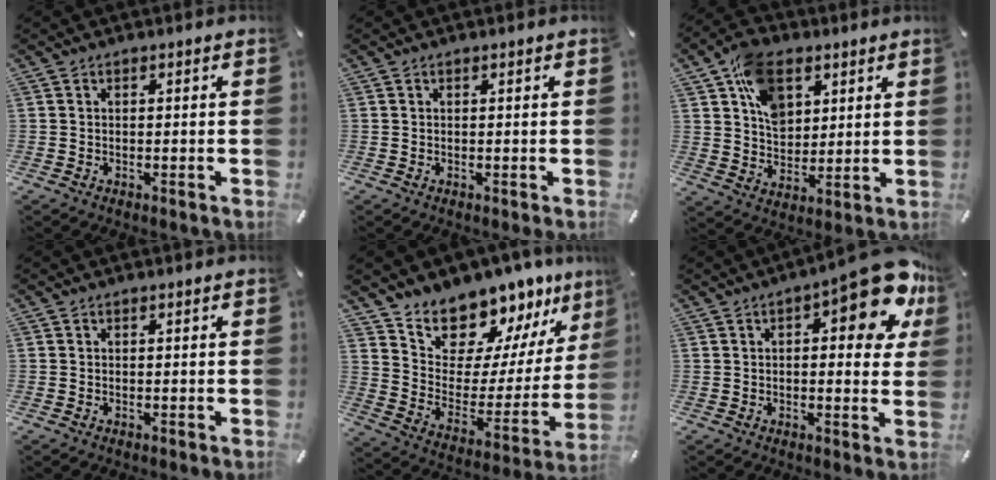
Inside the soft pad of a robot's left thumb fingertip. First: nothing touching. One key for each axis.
{"total": 0.0}
{"total": 12.2, "fx": 5.5, "fy": 8.7, "fz": 6.6, "tx": -0.108, "ty": -0.008, "tz": 0.103}
{"total": 0.0}
{"total": 13.5, "fx": 12.7, "fy": 4.5, "fz": -1.1, "tx": -0.002, "ty": -0.152, "tz": 0.227}
{"total": 16.1, "fx": 7.4, "fy": 5.8, "fz": 13.1, "tx": -0.164, "ty": -0.045, "tz": 0.117}